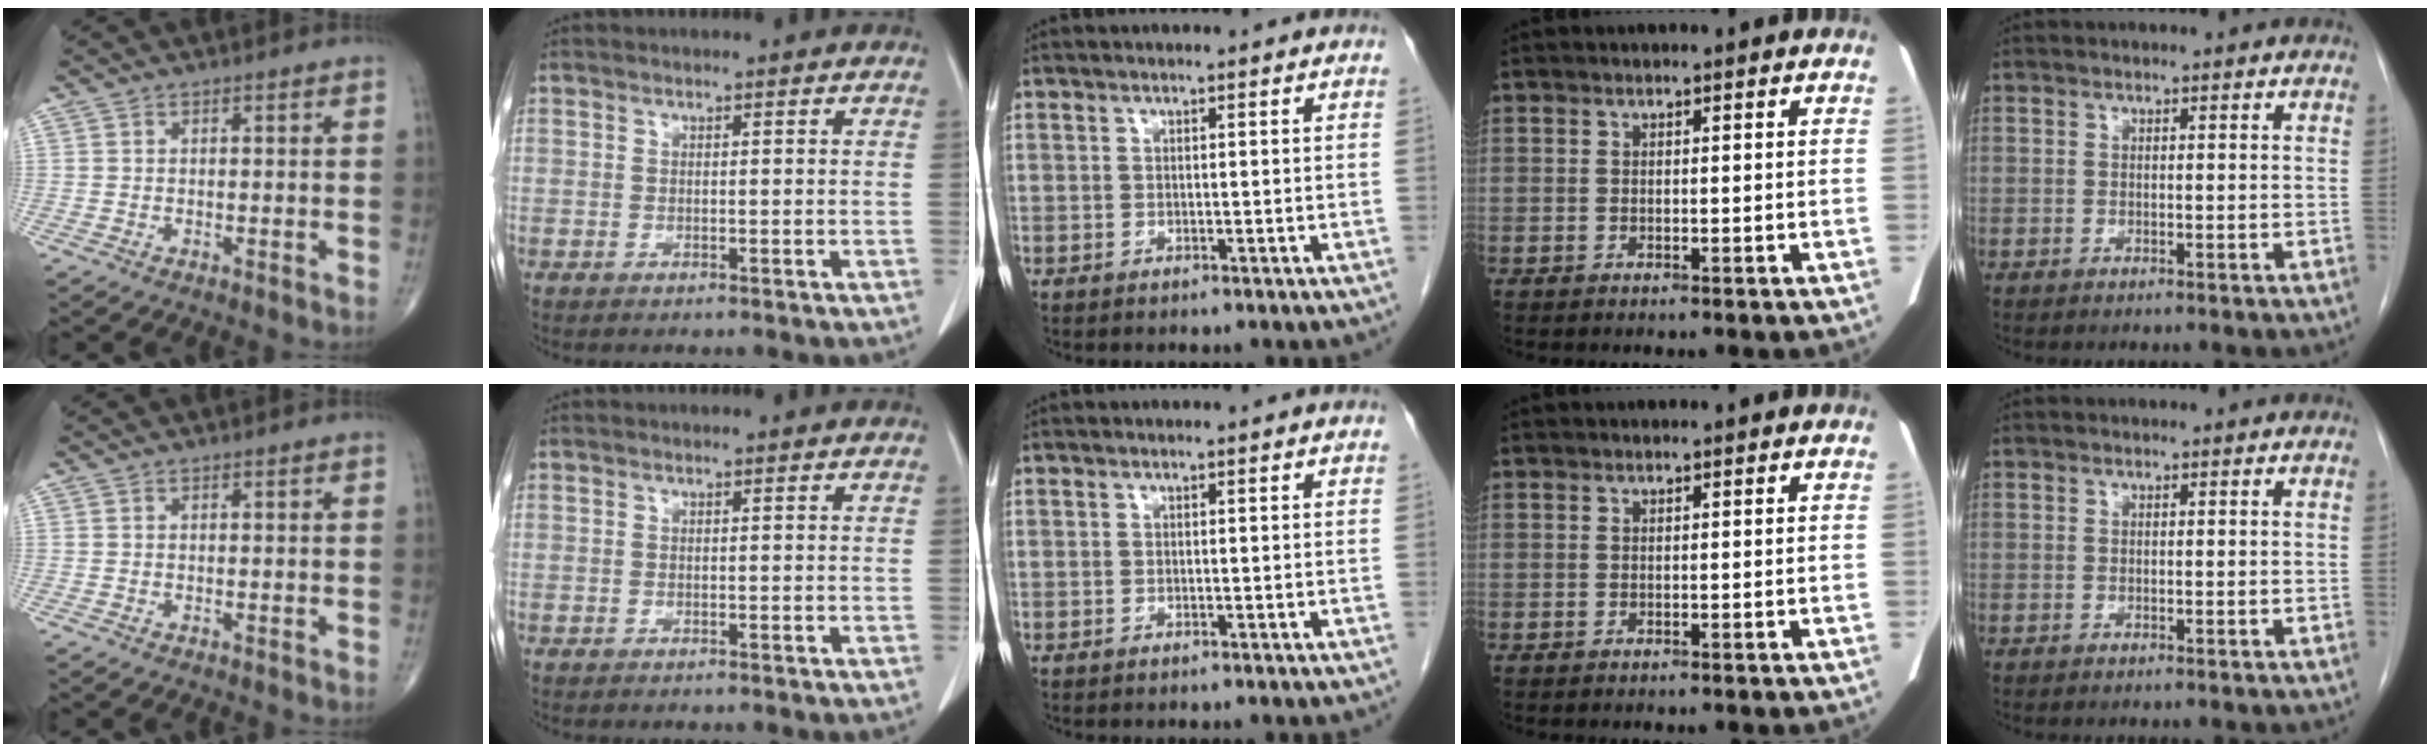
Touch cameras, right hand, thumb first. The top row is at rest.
{}